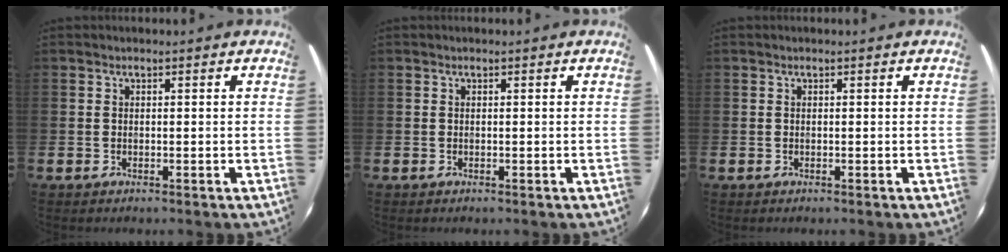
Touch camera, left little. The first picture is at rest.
{"total": 0.0}
{"total": 0.0}